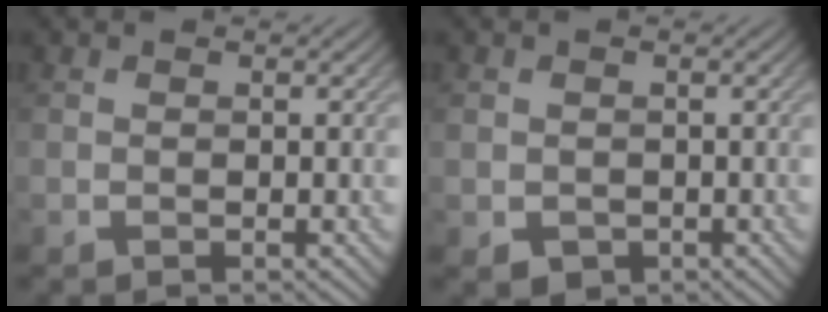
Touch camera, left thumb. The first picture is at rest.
{"total": 2.0, "force": [-0.5, 1.8, 0.5], "torque": [-0.017, -0.010, -0.010]}